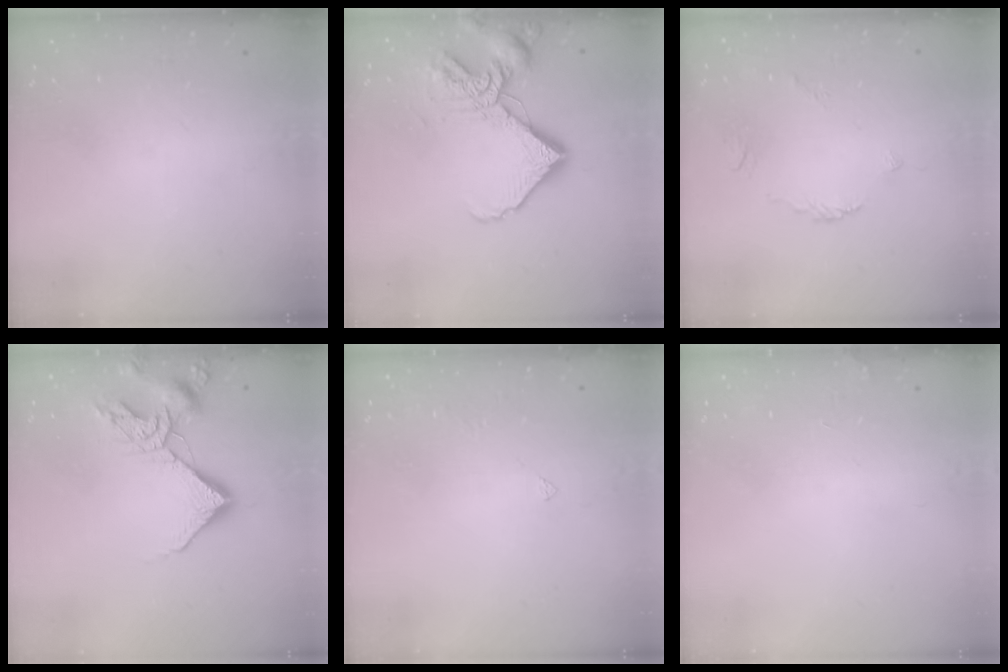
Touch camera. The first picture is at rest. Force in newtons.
{"total": 14.2, "press": 14.2, "slide": 1.6}
{"total": 2.7, "press": 2.6, "slide": 0.6}
{"total": 11.9, "press": 11.8, "slide": 1.4}
{"total": 1.5, "press": 1.4, "slide": 0.3}
{"total": 1.9, "press": 1.9, "slide": 0.2}